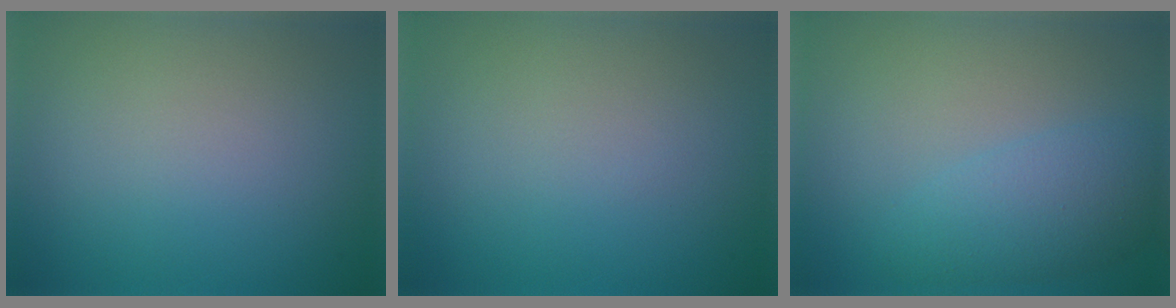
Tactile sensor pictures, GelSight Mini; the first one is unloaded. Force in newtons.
{"total": 0.0}
{"total": 3.9, "press": 3.9, "slide": 0.2}